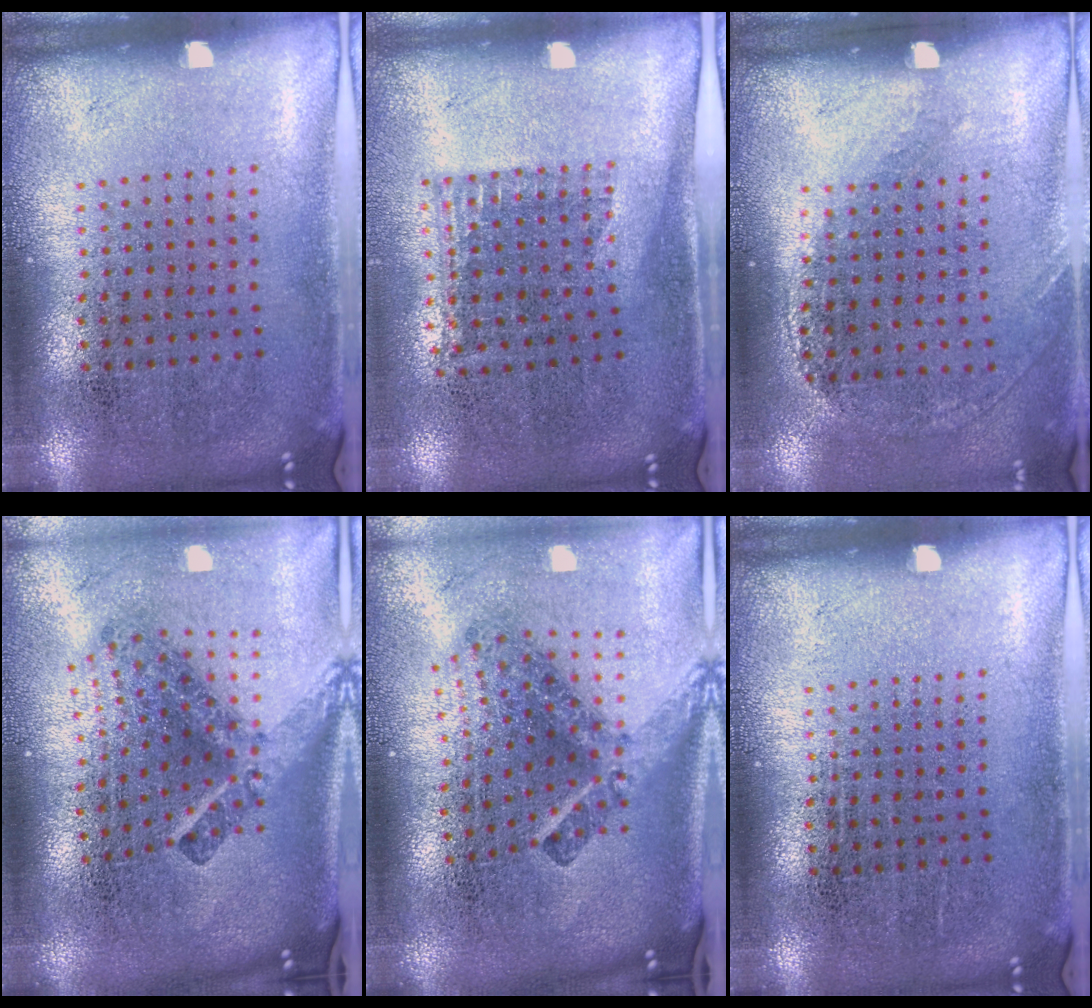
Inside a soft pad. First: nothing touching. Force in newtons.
{"total": 1.2, "press": 0.9, "slide": 0.8}
{"total": 1.2, "press": 0.9, "slide": 0.9}
{"total": 2.9, "press": 1.8, "slide": 2.3}
{"total": 2.9, "press": 1.7, "slide": 2.3}
{"total": 0.0}